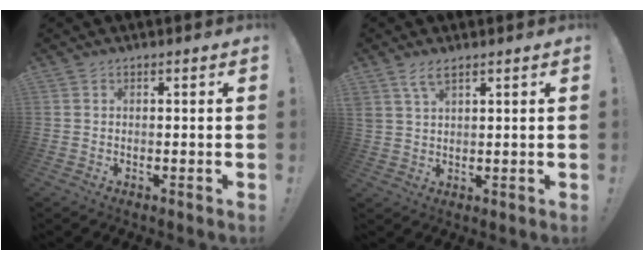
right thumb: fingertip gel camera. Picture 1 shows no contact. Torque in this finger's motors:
{"motor_torque": [-0.52, 0.93, 0.23, 0.42, 0.19]}